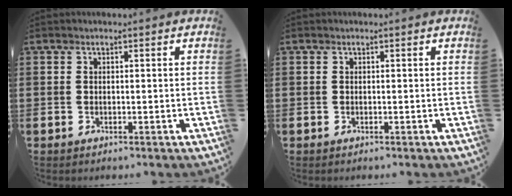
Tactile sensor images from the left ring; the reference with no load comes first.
{"total": 0.0}